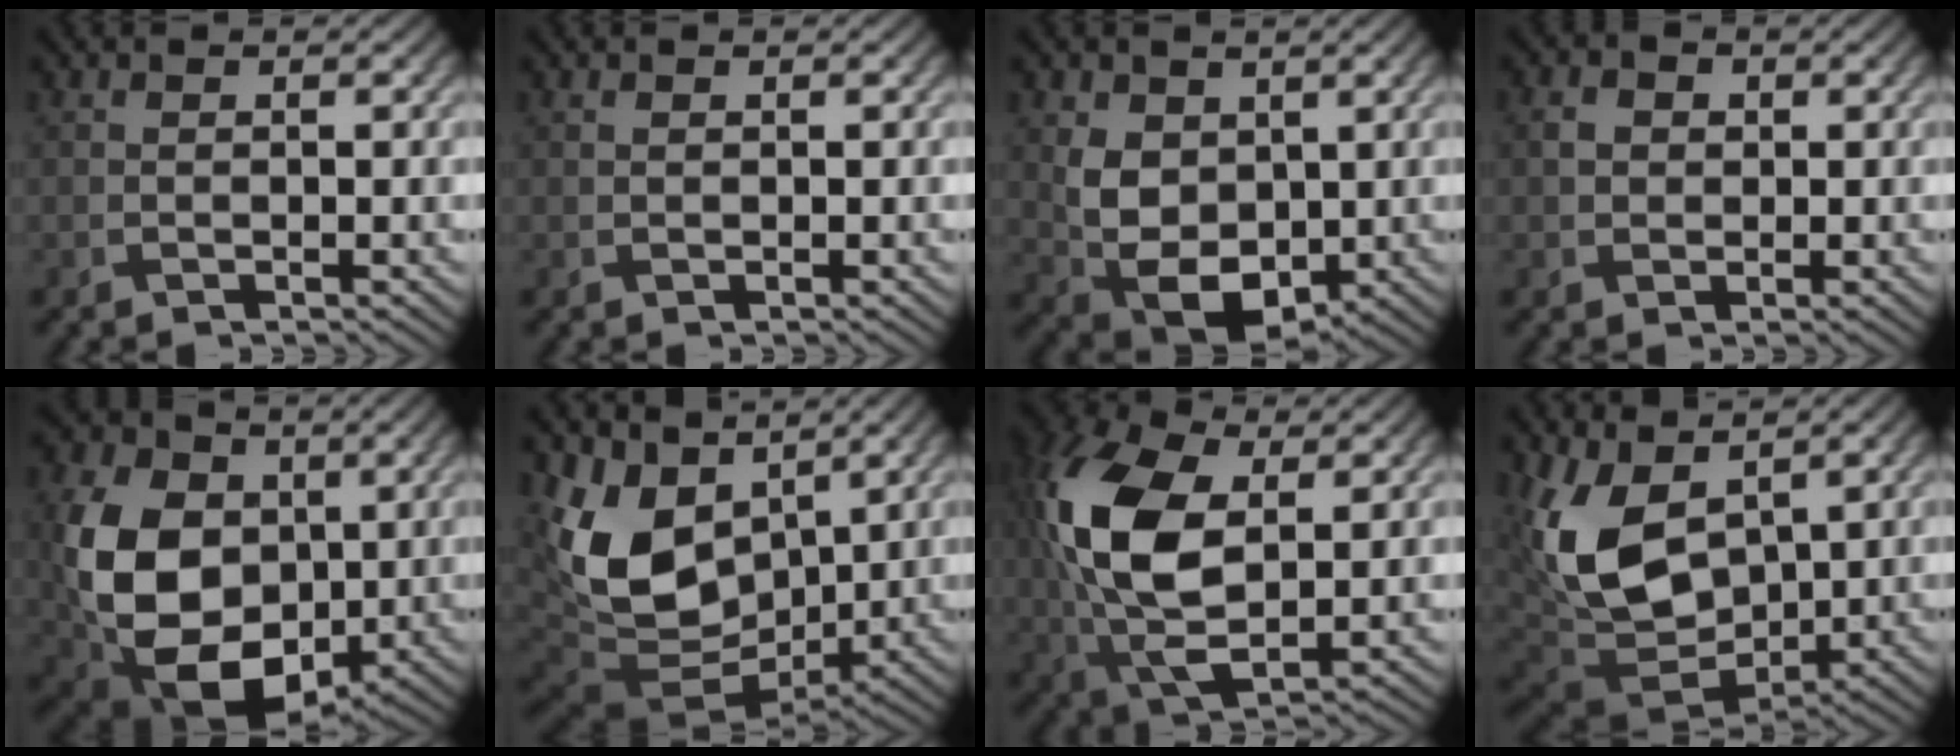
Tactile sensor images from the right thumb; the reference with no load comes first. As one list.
[{"total": 0.0}, {"total": 8.1, "force": [0.9, 5.9, 5.4], "torque": [-0.122, -0.013, 0.018]}, {"total": 1.9, "force": [0.1, 1.8, 0.8], "torque": [-0.018, 0.000, -0.002]}, {"total": 16.4, "force": [-0.1, 12.1, 11.1], "torque": [-0.247, -0.019, -0.001]}, {"total": 13.9, "force": [3.9, 9.6, 9.2], "torque": [-0.231, -0.007, 0.079]}, {"total": 15.6, "force": [2.4, 8.7, 12.8], "torque": [-0.316, 0.011, 0.042]}, {"total": 14.2, "force": [3.7, 8.9, 10.4], "torque": [-0.260, -0.006, 0.072]}]